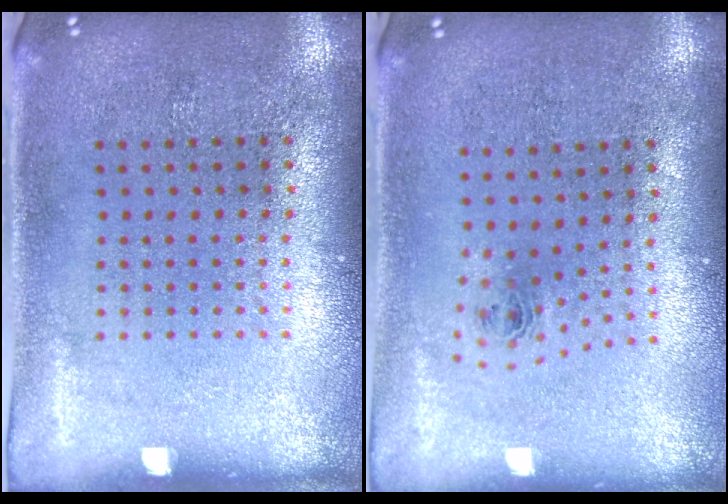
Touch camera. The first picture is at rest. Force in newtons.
{"total": 0.8, "press": 0.3, "slide": 0.7}